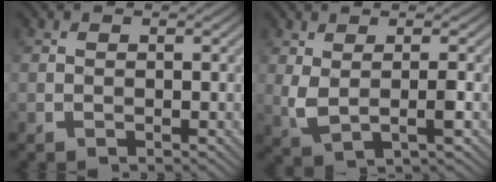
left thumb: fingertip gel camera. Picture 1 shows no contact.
{"total": 3.8, "force": [0.4, 1.1, 3.7], "torque": [-0.086, -0.002, 0.010]}